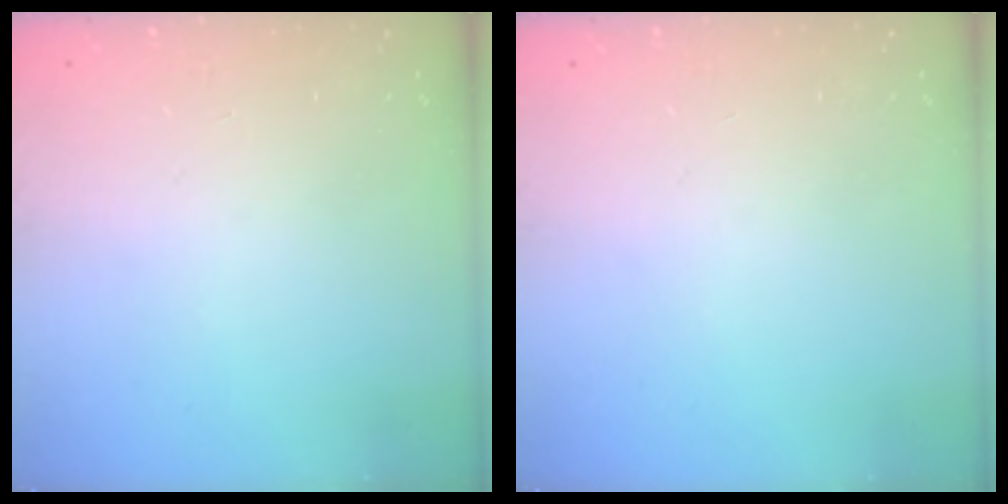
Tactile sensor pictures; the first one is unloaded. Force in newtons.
{"total": 0.0}